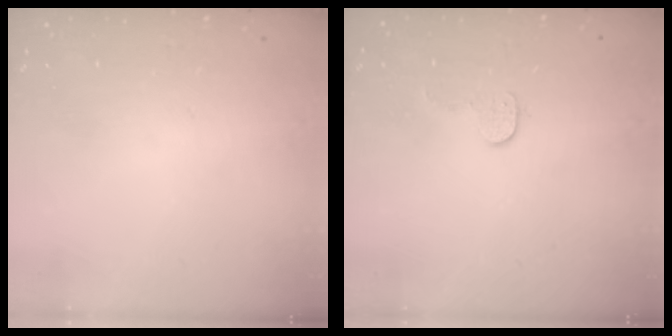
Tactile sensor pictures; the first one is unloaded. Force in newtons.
{"total": 5.7, "press": 5.7, "slide": 0.3}